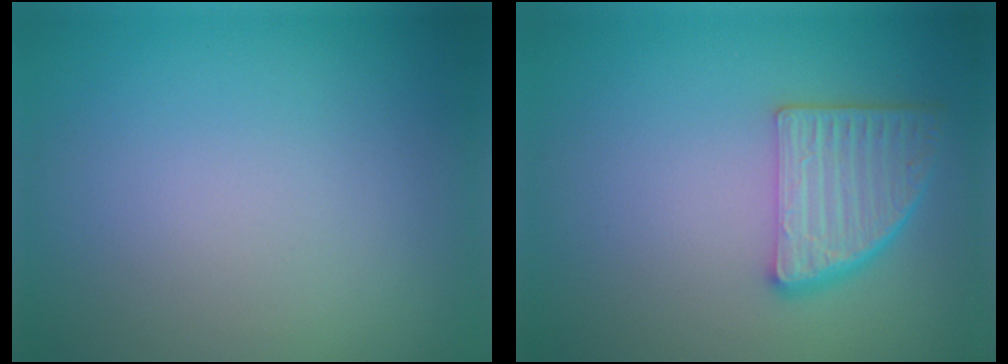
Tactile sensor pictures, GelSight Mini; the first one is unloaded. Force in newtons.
{"total": 4.6, "press": 3.9, "slide": 2.4}